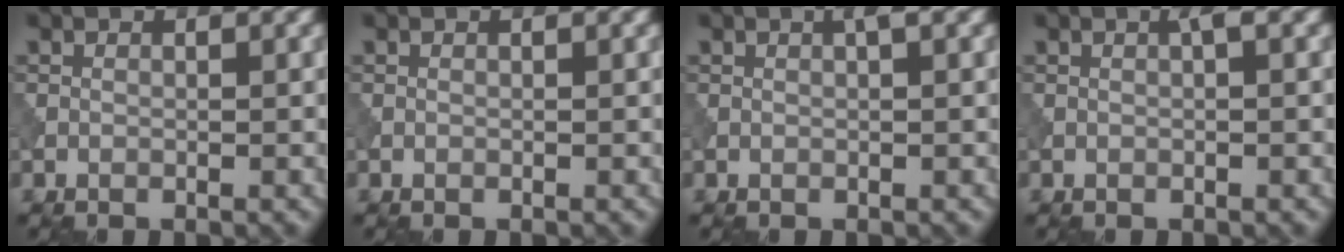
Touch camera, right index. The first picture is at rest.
{"total": 0.0}
{"total": 0.7, "force": [0.2, 0.0, 0.6], "torque": [-0.012, 0.006, 0.003]}
{"total": 0.7, "force": [0.2, 0.0, 0.6], "torque": [-0.013, 0.005, 0.003]}